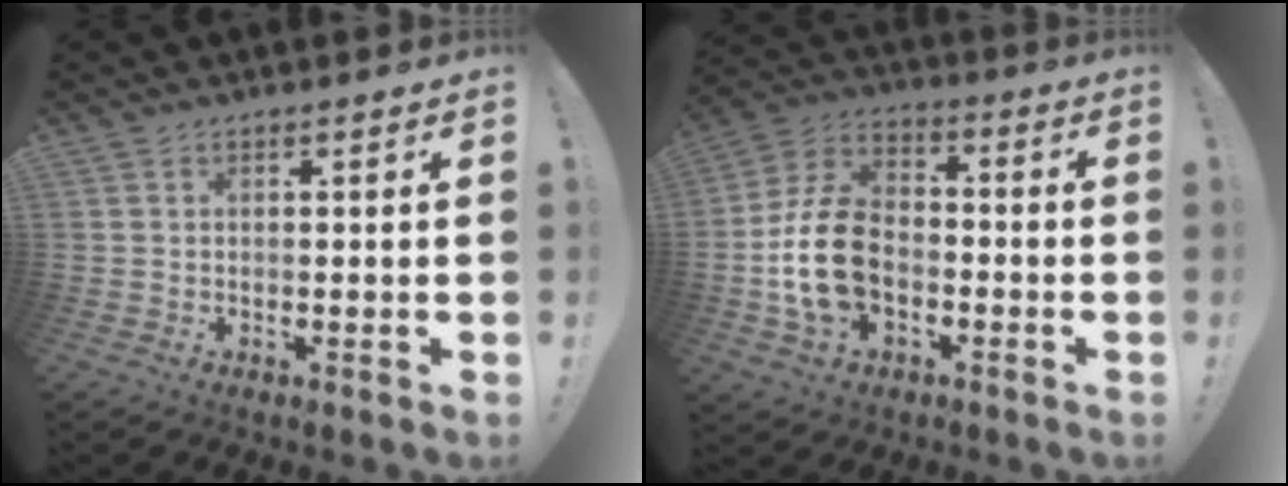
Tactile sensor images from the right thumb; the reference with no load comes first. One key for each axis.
{"total": 16.8, "fx": -3.9, "fy": 11.7, "fz": 11.5, "tx": -0.221, "ty": 0.034, "tz": -0.061}